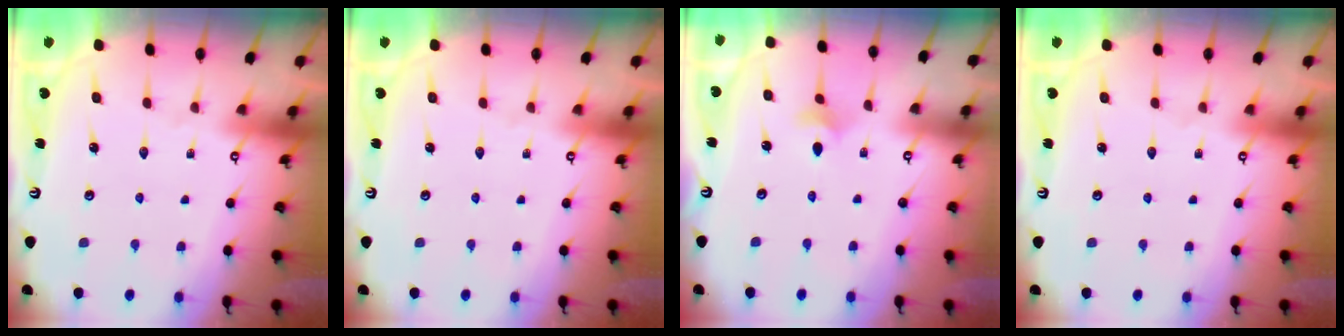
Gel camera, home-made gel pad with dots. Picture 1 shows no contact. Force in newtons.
{"total": 0.0}
{"total": 3.8, "press": 3.6, "slide": 1.1}
{"total": 0.0}